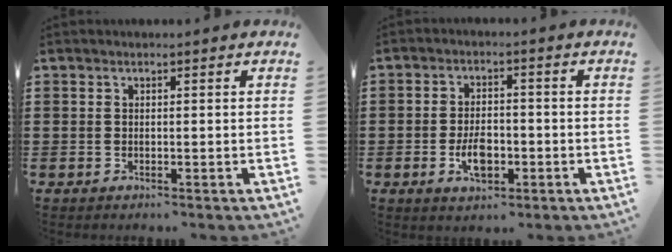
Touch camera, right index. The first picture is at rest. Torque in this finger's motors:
{"motor_torque": [2.14, 0.00, 0.20, 0.05]}